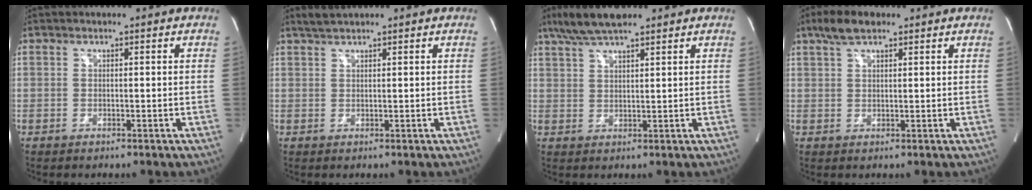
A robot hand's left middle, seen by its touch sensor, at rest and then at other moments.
{"total": 2.1, "force": [1.9, 0.1, 0.9], "torque": [-0.023, 0.011, 0.037]}
{"total": 7.4, "force": [5.8, 1.3, 4.5], "torque": [-0.093, 0.024, 0.105]}
{"total": 4.6, "force": [3.2, 1.5, 2.9], "torque": [-0.068, 0.016, 0.060]}